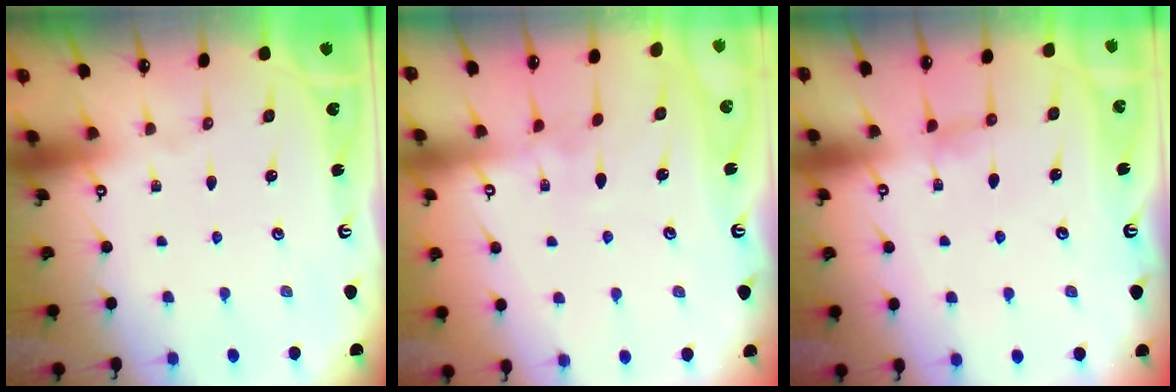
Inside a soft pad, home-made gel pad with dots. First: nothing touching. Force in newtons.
{"total": 4.1, "press": 4.1, "slide": 0.1}
{"total": 1.0, "press": 0.8, "slide": 0.7}